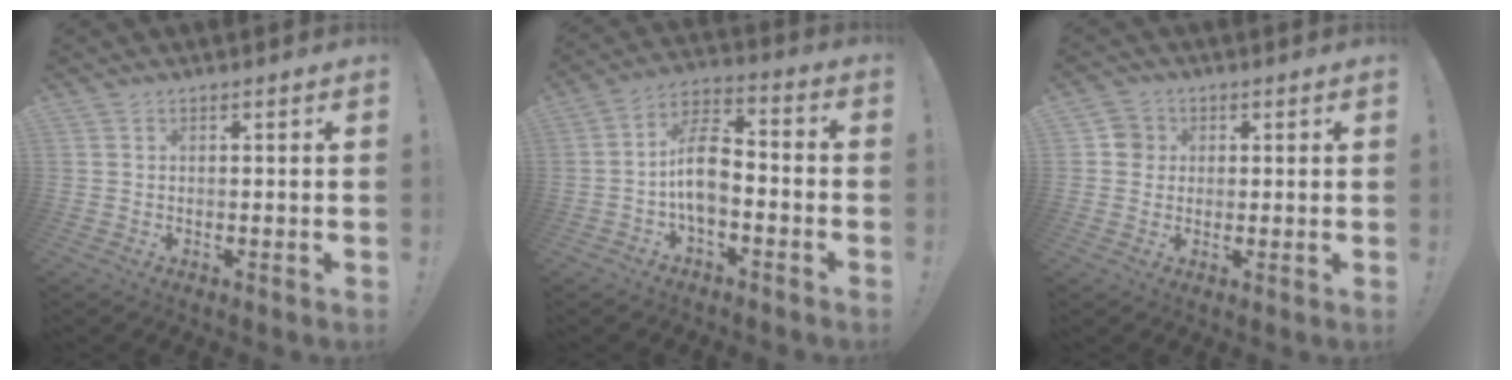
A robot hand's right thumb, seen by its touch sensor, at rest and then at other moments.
{"total": 11.3, "force": [-2.4, 6.6, 8.8], "torque": [-0.164, 0.021, -0.043]}
{"total": 4.5, "force": [0.6, 4.3, 1.2], "torque": [-0.016, 0.011, 0.011]}